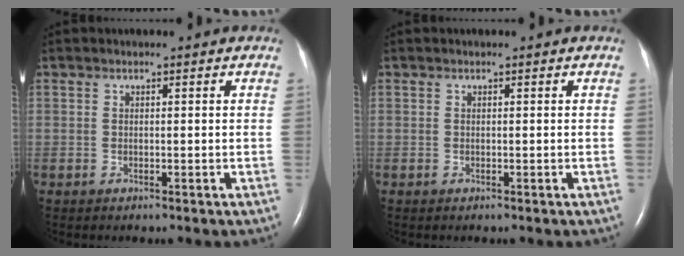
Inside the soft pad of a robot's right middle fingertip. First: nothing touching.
{"total": 0.0}